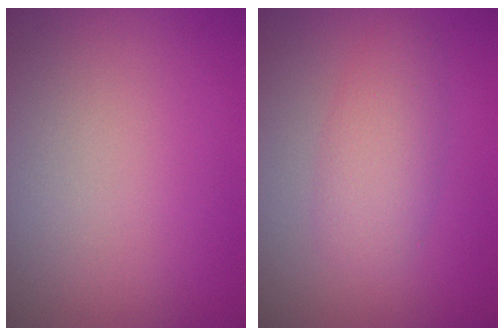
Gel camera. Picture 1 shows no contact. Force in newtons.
{"total": 2.4, "press": 2.3, "slide": 0.1}